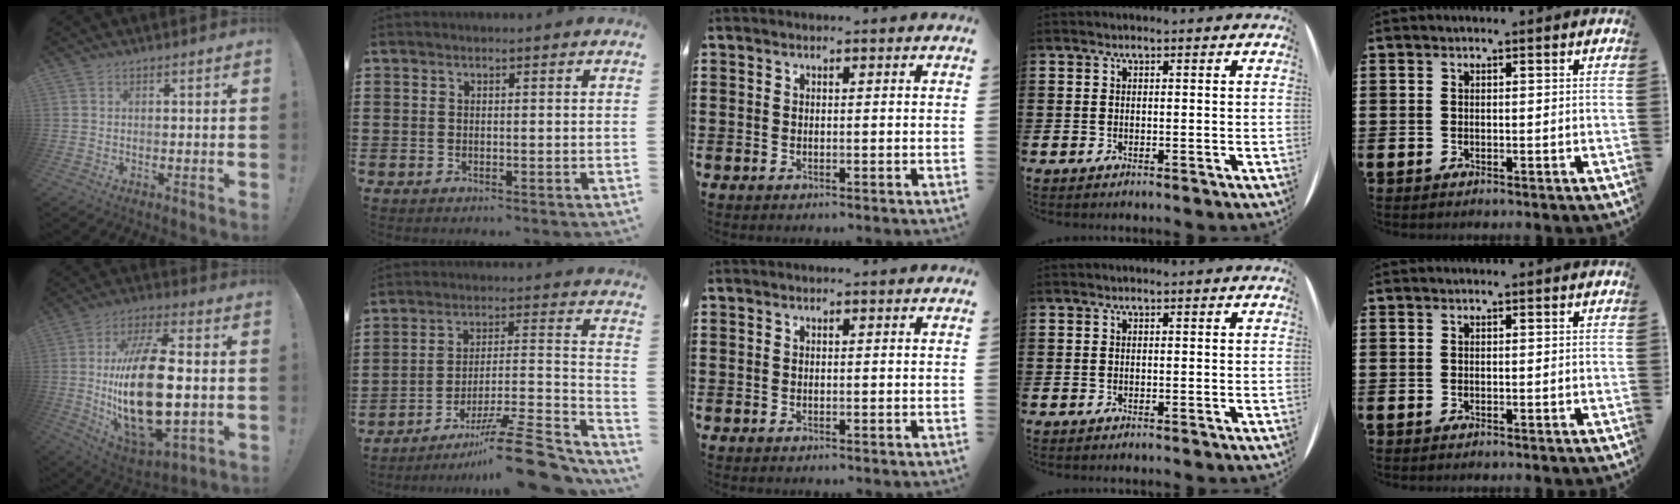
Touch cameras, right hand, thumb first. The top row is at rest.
{"thumb": {"total": 25.6, "force": [-0.5, 11.9, 22.7], "torque": [-0.447, -0.012, -0.008]}, "index": {"total": 14.5, "force": [-10.4, 3.1, 9.6], "torque": [-0.119, 0.046, -0.180]}}